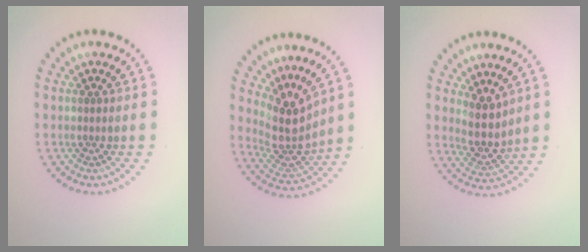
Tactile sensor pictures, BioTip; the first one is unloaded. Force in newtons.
{"total": 4.2, "press": 3.2, "slide": 2.8}
{"total": 3.4, "press": 2.8, "slide": 2.0}